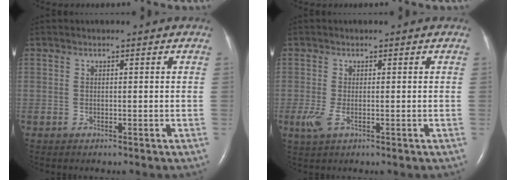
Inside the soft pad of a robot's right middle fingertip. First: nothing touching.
{"total": 2.8, "force": [-0.9, 0.8, 2.5], "torque": [-0.062, -0.010, -0.014]}